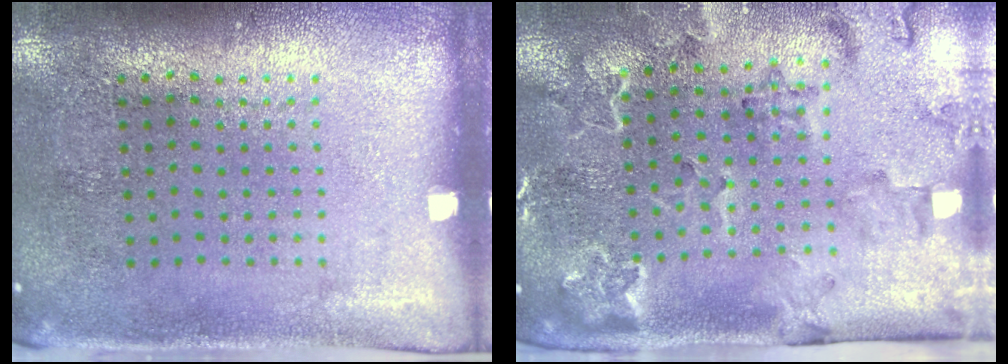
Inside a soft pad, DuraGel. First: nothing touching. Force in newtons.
{"total": 2.3, "press": 2.2, "slide": 0.5}